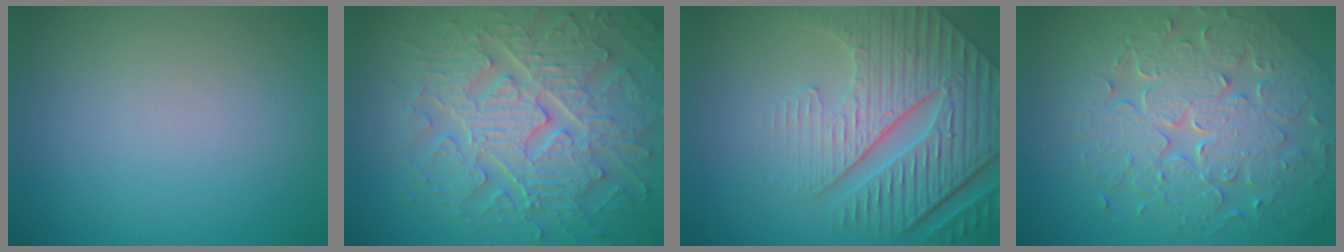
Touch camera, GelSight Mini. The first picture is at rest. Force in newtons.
{"total": 9.3, "press": 6.8, "slide": 6.4}
{"total": 8.9, "press": 6.1, "slide": 6.5}
{"total": 8.7, "press": 6.3, "slide": 6.1}